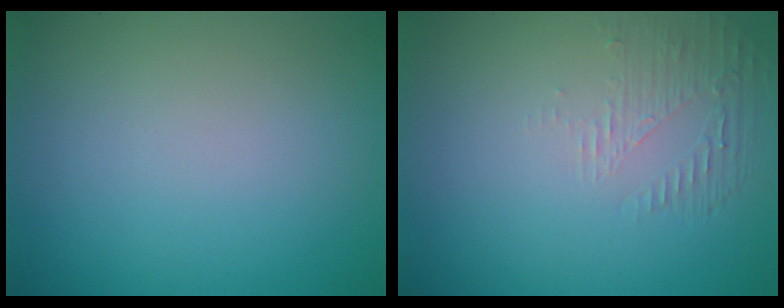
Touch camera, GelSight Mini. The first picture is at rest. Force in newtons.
{"total": 1.6, "press": 0.4, "slide": 1.6}